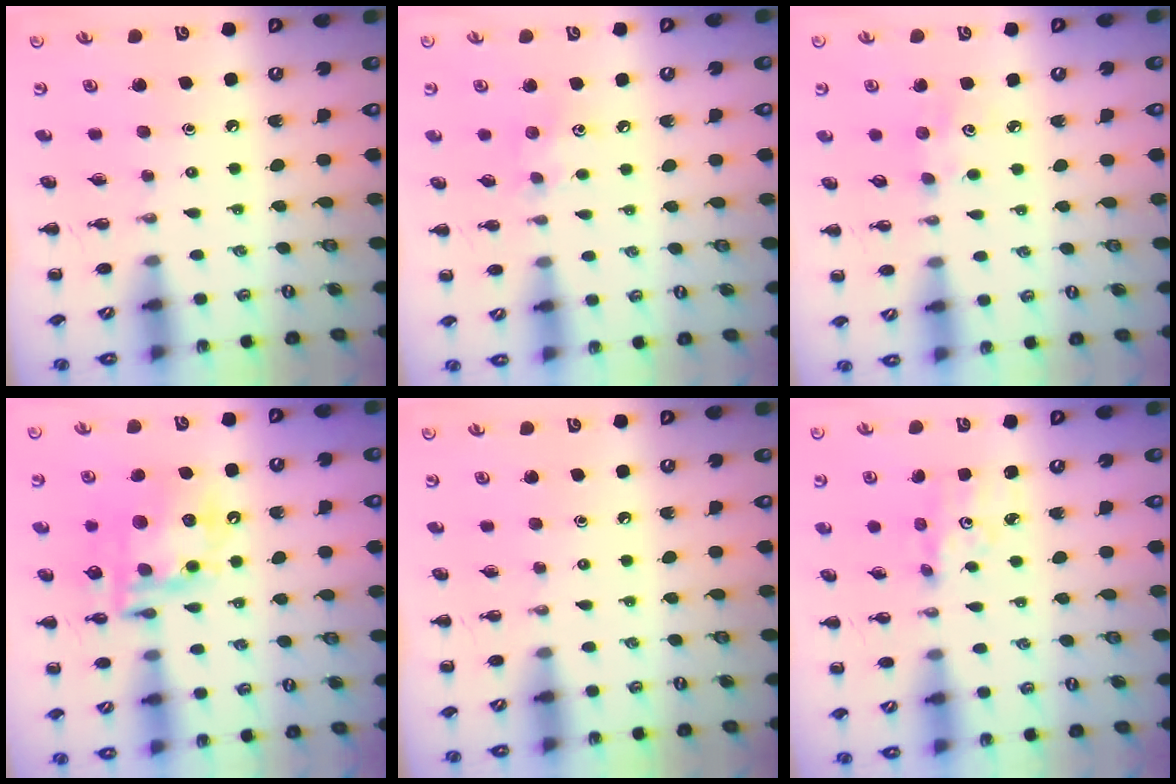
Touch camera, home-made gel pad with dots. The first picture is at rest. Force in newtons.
{"total": 5.9, "press": 5.8, "slide": 1.3}
{"total": 3.4, "press": 3.2, "slide": 0.9}
{"total": 15.6, "press": 15.3, "slide": 3.1}
{"total": 0.0}
{"total": 2.9, "press": 2.8, "slide": 0.7}